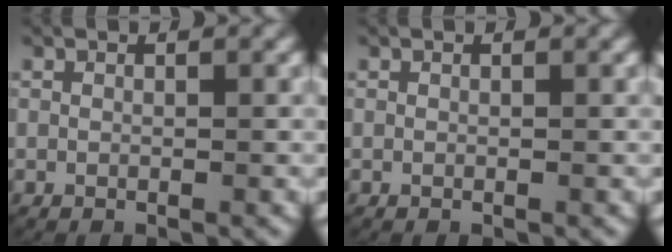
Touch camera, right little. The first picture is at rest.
{"total": 0.0}